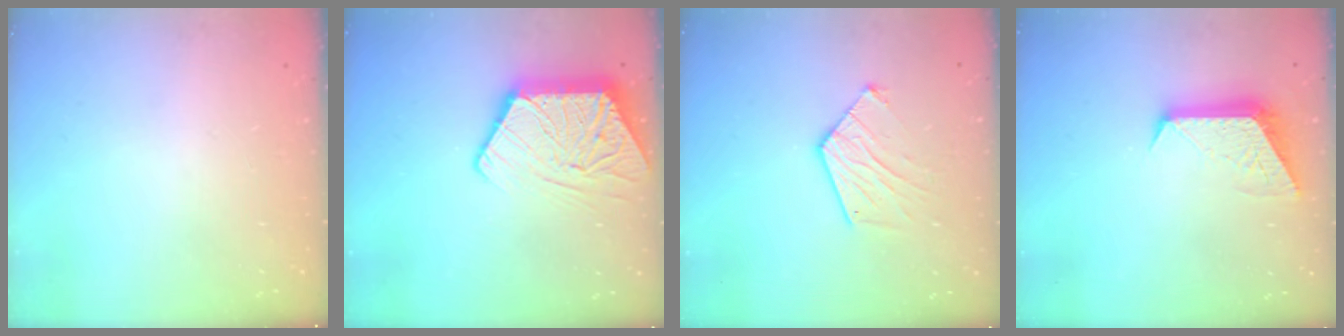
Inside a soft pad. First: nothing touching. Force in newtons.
{"total": 13.3, "press": 13.3, "slide": 1.1}
{"total": 10.5, "press": 10.4, "slide": 0.5}
{"total": 9.8, "press": 9.8, "slide": 0.7}